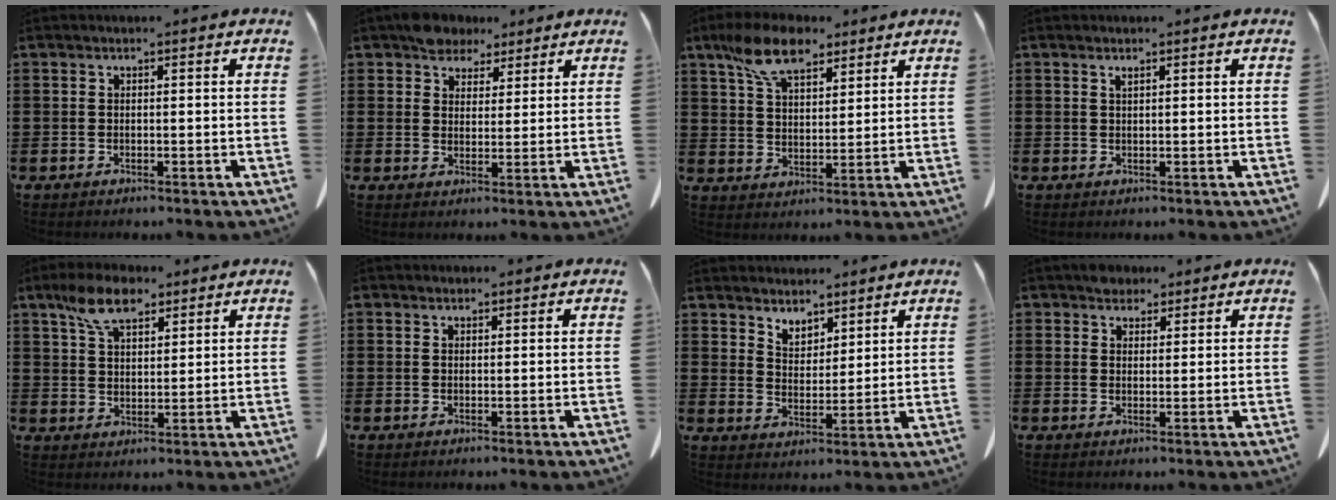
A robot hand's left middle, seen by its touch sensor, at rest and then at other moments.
{"total": 5.0, "force": [4.2, 2.6, 0.9], "torque": [-0.025, 0.000, 0.081]}
{"total": 9.8, "force": [7.0, 4.1, 5.6], "torque": [-0.130, -0.001, 0.130]}
{"total": 0.7, "force": [0.5, 0.1, 0.4], "torque": [-0.011, 0.000, 0.010]}
{"total": 7.9, "force": [5.3, 3.5, 4.6], "torque": [-0.107, 0.005, 0.099]}
{"total": 1.0, "force": [0.9, 0.4, 0.2], "torque": [-0.007, 0.003, 0.017]}
{"total": 4.6, "force": [4.2, 1.9, -0.3], "torque": [-0.011, -0.015, 0.080]}
{"total": 3.0, "force": [2.5, 1.4, 0.6], "torque": [-0.010, 0.004, 0.048]}